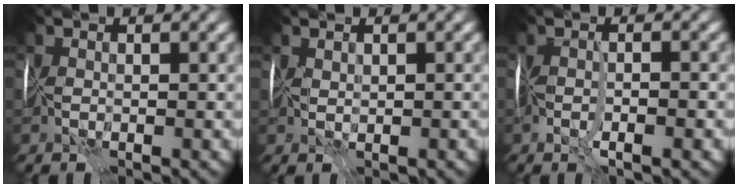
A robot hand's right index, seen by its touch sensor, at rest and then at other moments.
{"total": 0.8, "force": [0.7, -0.4, -0.3], "torque": [0.006, -0.001, 0.012]}
{"total": 1.5, "force": [-1.1, -0.7, 0.9], "torque": [-0.012, -0.007, -0.020]}